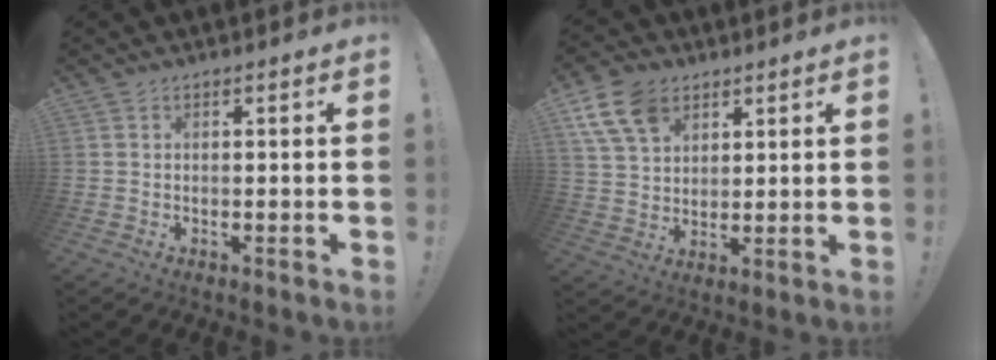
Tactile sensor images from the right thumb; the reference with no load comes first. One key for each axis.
{"total": 12.1, "fx": 6.5, "fy": 8.1, "fz": 6.1, "tx": -0.123, "ty": -0.019, "tz": 0.129}